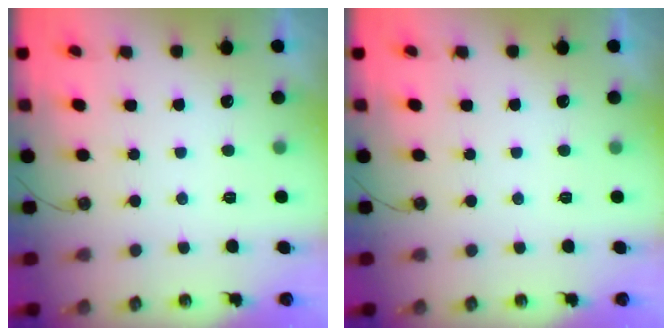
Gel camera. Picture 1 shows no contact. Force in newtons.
{"total": 0.0}